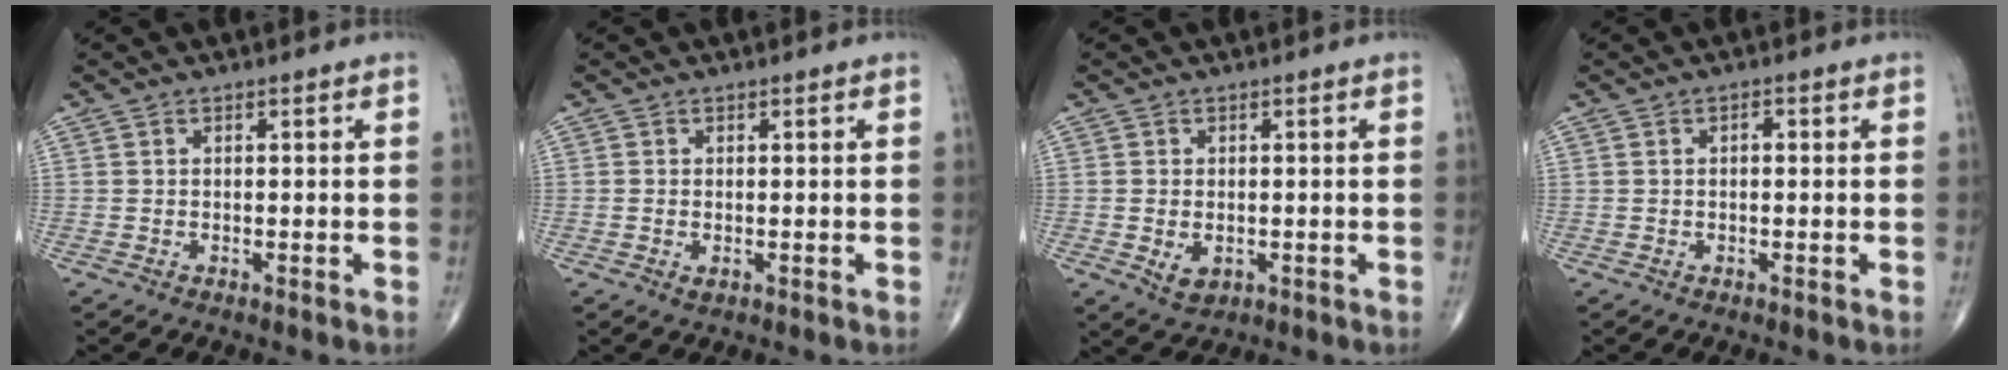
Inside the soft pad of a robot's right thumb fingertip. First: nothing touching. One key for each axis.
{"total": 0.8, "fx": -0.2, "fy": 0.5, "fz": 0.6, "tx": -0.009, "ty": 0.001, "tz": -0.002}
{"total": 3.4, "fx": -0.7, "fy": 2.3, "fz": 2.4, "tx": -0.032, "ty": -0.003, "tz": -0.002}
{"total": 1.0, "fx": 0.0, "fy": 0.5, "fz": 0.8, "tx": -0.006, "ty": 0.004, "tz": -0.003}